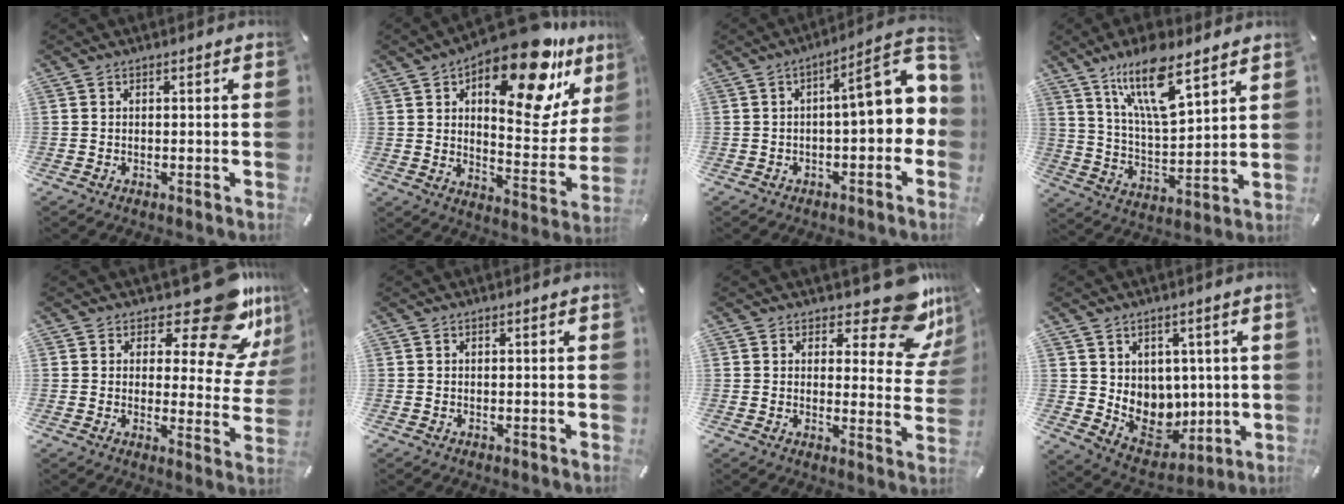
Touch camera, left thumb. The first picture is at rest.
{"total": 23.1, "force": [14.1, 9.7, 15.5], "torque": [-0.206, -0.098, 0.226]}
{"total": 11.8, "force": [2.0, 3.9, 11.0], "torque": [-0.144, -0.027, 0.027]}
{"total": 15.8, "force": [10.4, 5.1, 10.7], "torque": [-0.212, -0.039, 0.178]}
{"total": 16.8, "force": [11.8, 5.5, 10.7], "torque": [-0.139, -0.091, 0.193]}
{"total": 0.0}
{"total": 14.0, "force": [9.5, 5.2, 8.8], "torque": [-0.096, -0.084, 0.157]}
{"total": 9.1, "force": [2.9, 8.2, 2.7], "torque": [-0.045, -0.044, 0.068]}